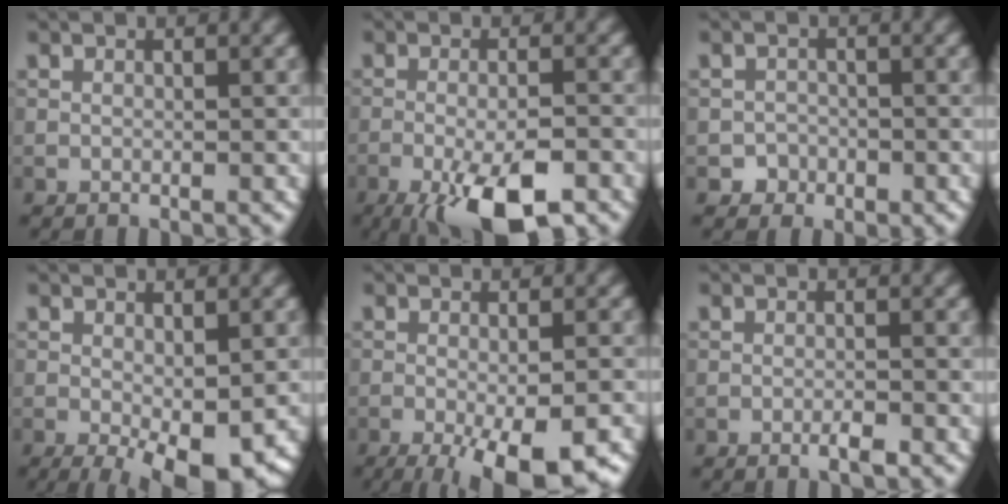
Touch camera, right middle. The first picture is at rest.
{"total": 8.7, "force": [-4.9, 2.5, 6.8], "torque": [-0.115, -0.011, -0.083]}
{"total": 1.5, "force": [-0.7, 1.3, 0.0], "torque": [0.013, 0.003, -0.014]}
{"total": 6.0, "force": [-2.0, 1.8, 5.4], "torque": [-0.080, -0.016, -0.025]}
{"total": 8.7, "force": [-4.6, 2.1, 7.1], "torque": [-0.110, -0.014, -0.070]}
{"total": 1.2, "force": [-0.7, 0.1, 1.0], "torque": [-0.016, -0.002, -0.015]}